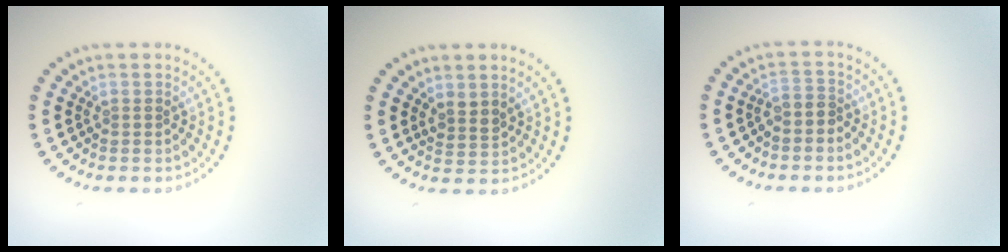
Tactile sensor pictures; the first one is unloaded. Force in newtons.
{"total": 1.4, "press": 1.2, "slide": 0.8}
{"total": 1.3, "press": 0.9, "slide": 0.9}